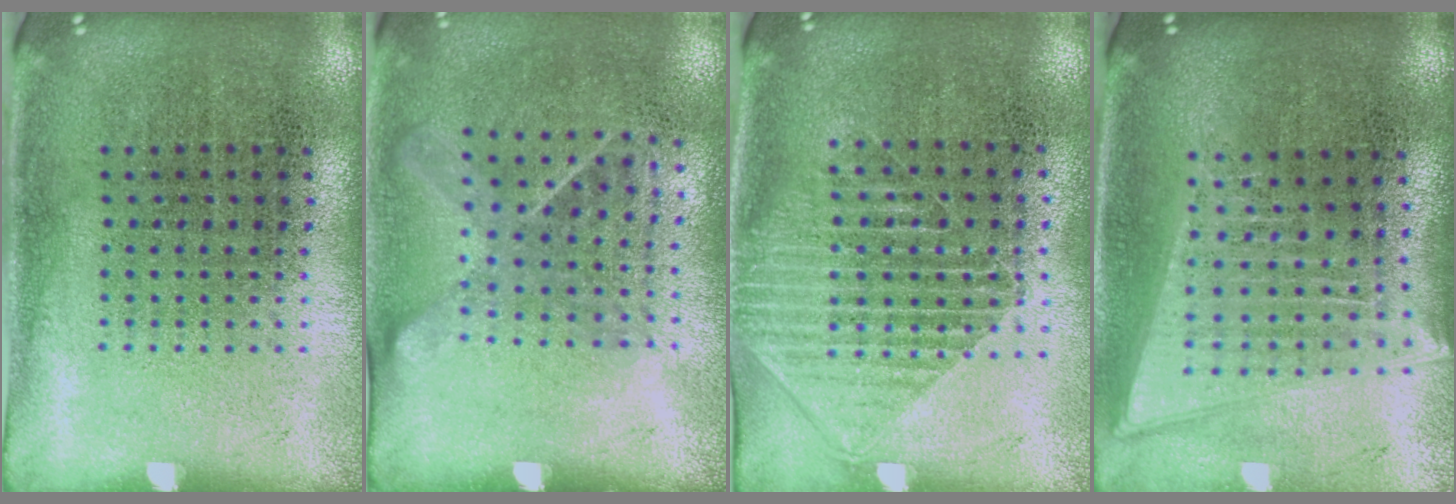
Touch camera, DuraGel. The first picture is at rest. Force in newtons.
{"total": 1.3, "press": 1.0, "slide": 0.8}
{"total": 1.4, "press": 1.2, "slide": 0.8}
{"total": 2.0, "press": 1.7, "slide": 1.0}